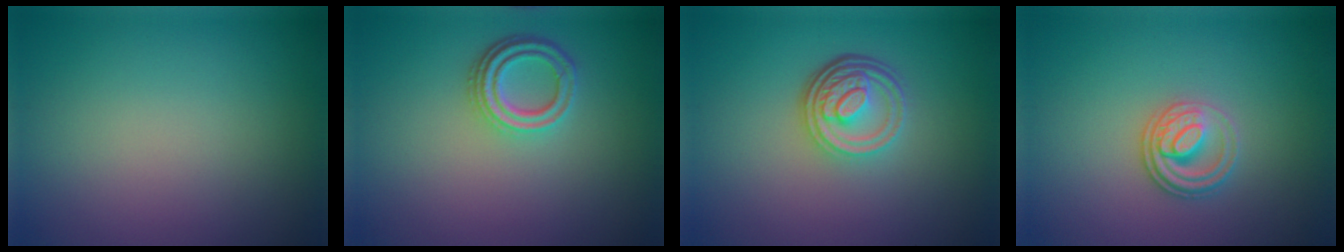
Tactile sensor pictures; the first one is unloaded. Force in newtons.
{"total": 3.4, "press": 2.7, "slide": 2.1}
{"total": 4.8, "press": 3.5, "slide": 3.3}
{"total": 2.8, "press": 2.6, "slide": 1.0}